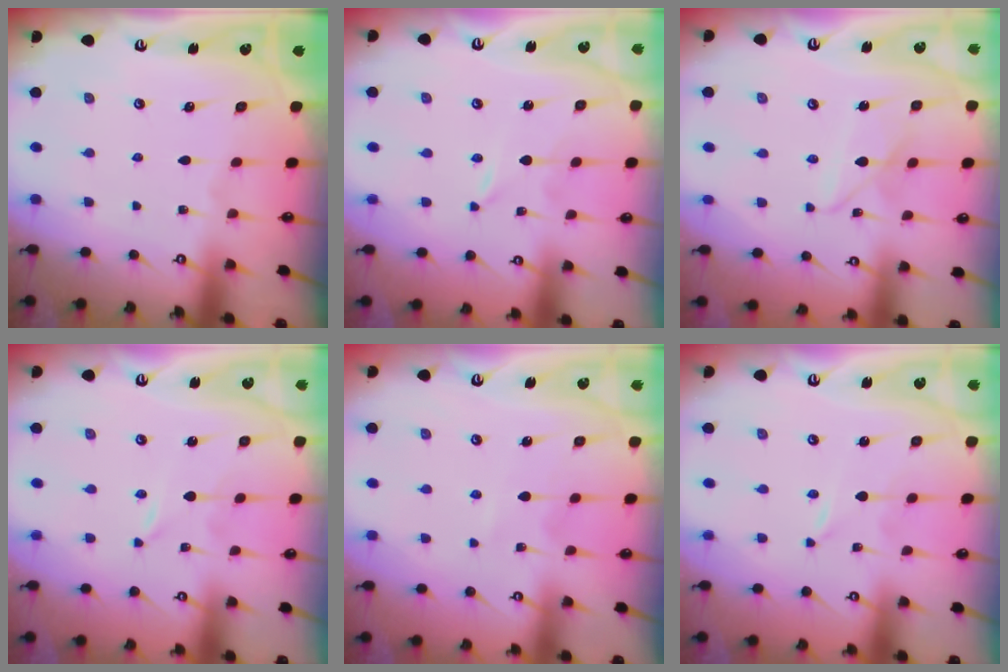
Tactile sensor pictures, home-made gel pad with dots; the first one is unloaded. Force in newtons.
{"total": 0.0}
{"total": 7.3, "press": 7.3, "slide": 0.5}
{"total": 0.0}
{"total": 3.0, "press": 3.0, "slide": 0.3}
{"total": 0.0}